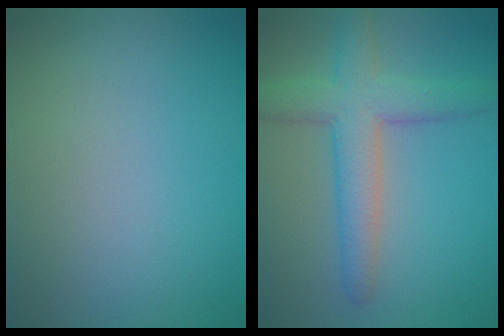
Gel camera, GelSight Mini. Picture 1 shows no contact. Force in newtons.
{"total": 5.2, "press": 5.2, "slide": 0.1}